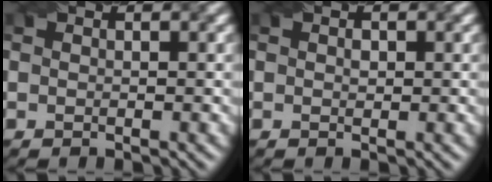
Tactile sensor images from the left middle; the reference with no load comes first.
{"total": 0.7, "force": [0.1, 0.5, 0.5], "torque": [-0.007, 0.000, 0.001]}